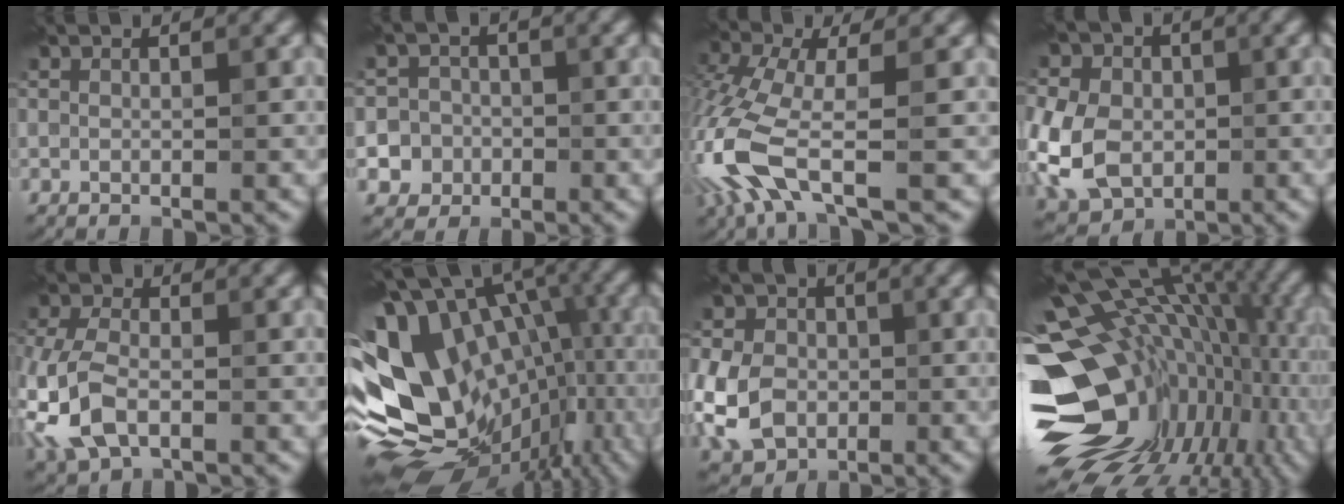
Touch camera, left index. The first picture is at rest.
{"total": 5.9, "force": [-2.3, 5.4, 0.8], "torque": [0.005, 0.000, -0.063]}
{"total": 8.6, "force": [-3.3, 3.3, 7.2], "torque": [-0.189, -0.007, -0.080]}
{"total": 12.7, "force": [-1.2, 10.2, 7.3], "torque": [-0.159, 0.001, -0.061]}
{"total": 6.3, "force": [-2.3, 3.9, 4.4], "torque": [-0.117, -0.004, -0.054]}
{"total": 16.8, "force": [-1.8, 11.4, 12.2], "torque": [-0.207, -0.011, 0.001]}
{"total": 9.4, "force": [-1.7, 7.5, 5.4], "torque": [-0.115, -0.012, -0.052]}
{"total": 19.5, "force": [-3.0, 13.9, 13.4], "torque": [-0.214, 0.000, -0.020]}